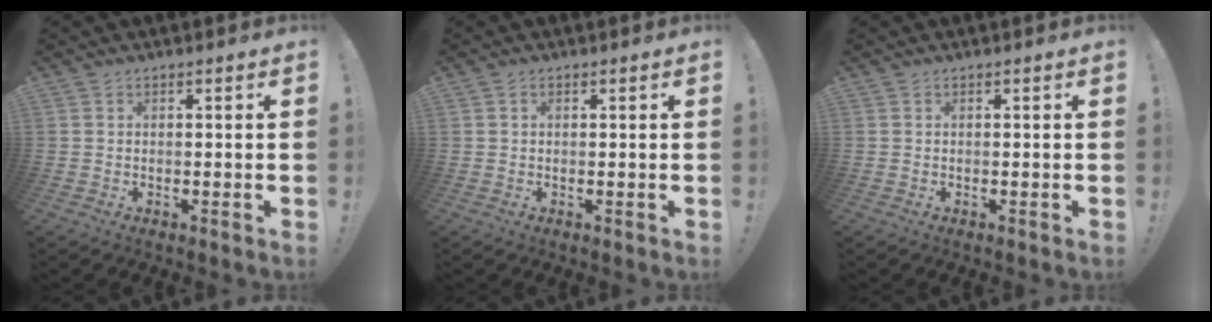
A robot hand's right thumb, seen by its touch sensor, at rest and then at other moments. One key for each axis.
{"total": 0.5, "fx": 0.2, "fy": 0.5, "fz": 0.2, "tx": -0.005, "ty": 0.004, "tz": 0.003}
{"total": 0.0}